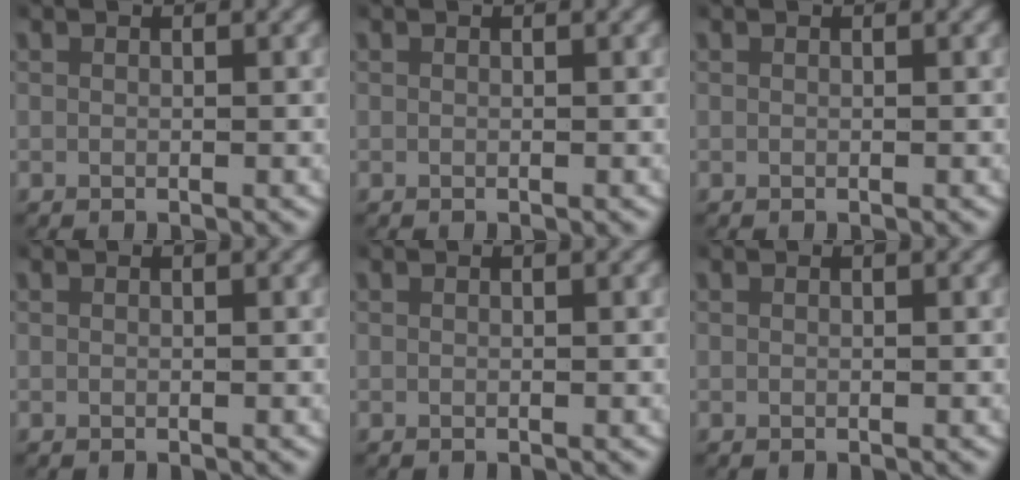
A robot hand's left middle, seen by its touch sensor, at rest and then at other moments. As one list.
[{"total": 0.0}, {"total": 0.0}, {"total": 0.0}, {"total": 0.0}, {"total": 0.0}]